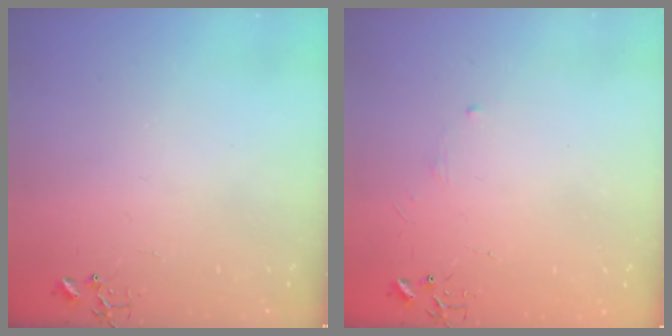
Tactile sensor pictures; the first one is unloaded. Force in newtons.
{"total": 2.8, "press": 2.8, "slide": 0.5}